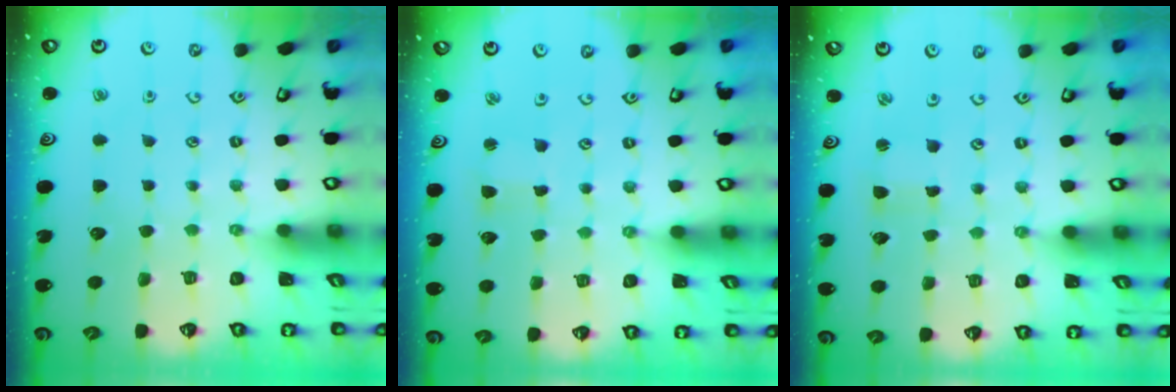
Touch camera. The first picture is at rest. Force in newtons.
{"total": 2.3, "press": 2.3, "slide": 0.4}
{"total": 1.4, "press": 1.4, "slide": 0.1}